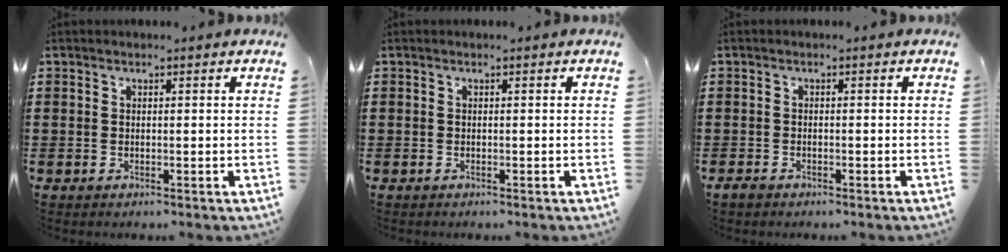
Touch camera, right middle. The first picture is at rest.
{"total": 0.0}
{"total": 1.1, "force": [-0.8, 0.6, 0.4], "torque": [-0.011, 0.001, -0.018]}